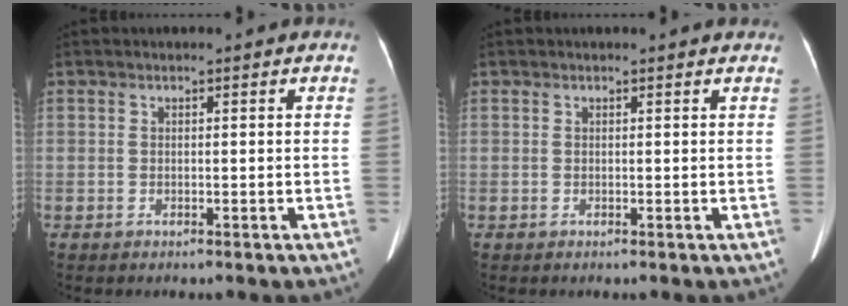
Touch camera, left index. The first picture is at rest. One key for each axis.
{"total": 1.8, "fx": 1.8, "fy": 0.3, "fz": 0.3, "tx": -0.013, "ty": 0.006, "tz": 0.012}